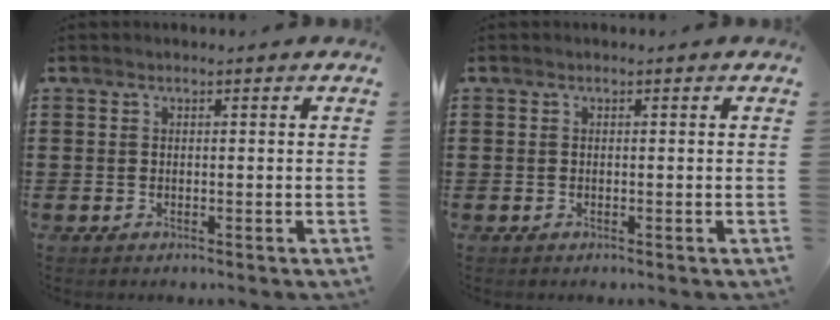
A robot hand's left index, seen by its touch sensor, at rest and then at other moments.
{"total": 0.0}